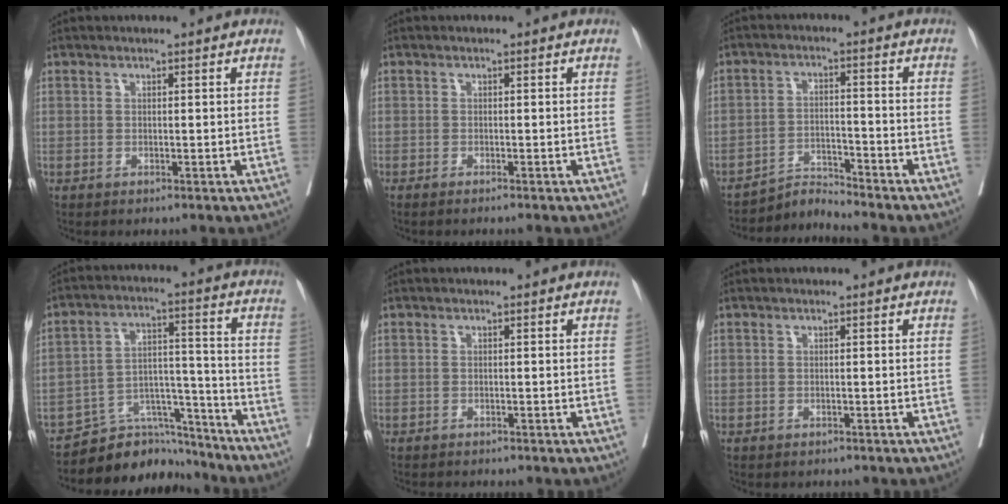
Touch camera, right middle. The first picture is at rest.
{"total": 1.3, "force": [0.9, -0.9, 0.5], "torque": [0.001, -0.007, 0.024]}
{"total": 2.9, "force": [-1.2, -1.8, -1.9], "torque": [0.038, -0.013, -0.020]}
{"total": 8.3, "force": [-7.9, 2.5, -0.4], "torque": [0.023, 0.047, -0.132]}
{"total": 2.5, "force": [-2.4, 0.5, 0.7], "torque": [-0.011, -0.005, -0.032]}
{"total": 1.9, "force": [-1.7, 0.7, 0.3], "torque": [-0.010, -0.003, -0.024]}